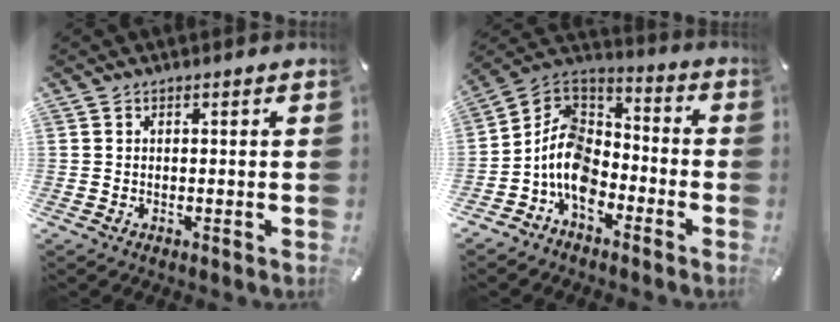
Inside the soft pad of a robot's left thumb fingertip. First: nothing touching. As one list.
[{"total": 12.0, "force": [-6.3, 8.3, 6.0], "torque": [-0.145, 0.020, -0.126]}]